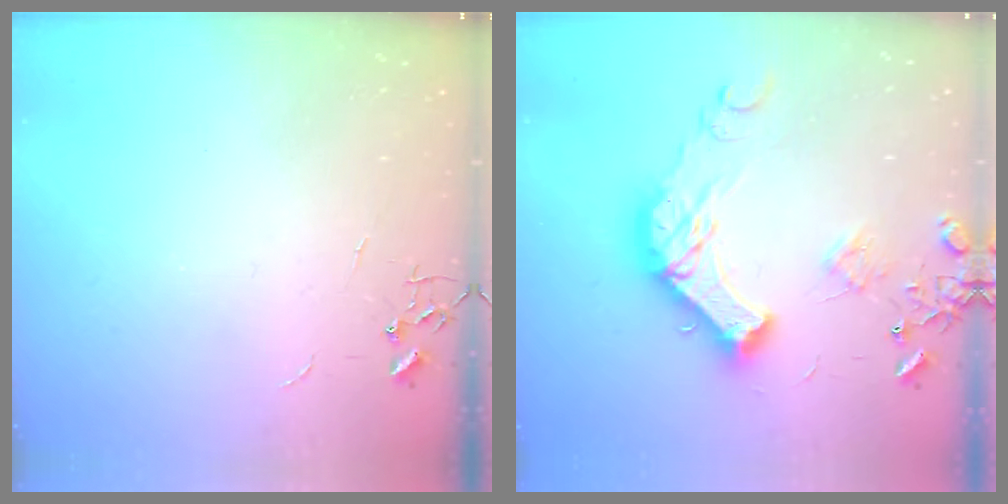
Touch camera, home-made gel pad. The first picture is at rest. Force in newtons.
{"total": 20.8, "press": 20.7, "slide": 2.1}